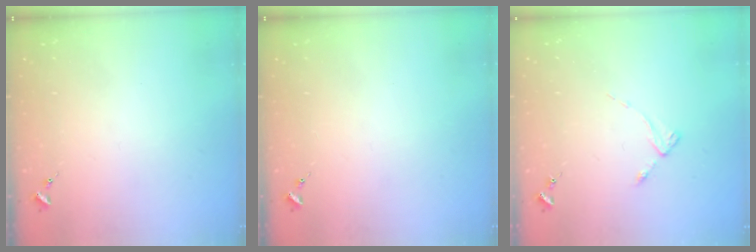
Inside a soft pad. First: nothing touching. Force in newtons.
{"total": 0.0}
{"total": 2.8, "press": 2.8, "slide": 0.3}